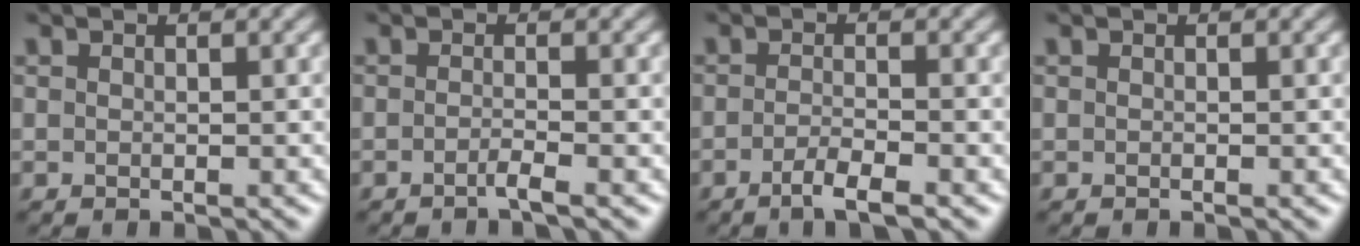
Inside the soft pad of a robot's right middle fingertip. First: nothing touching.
{"total": 1.4, "force": [-0.8, 0.2, 1.2], "torque": [-0.016, 0.002, -0.023]}
{"total": 2.6, "force": [-1.4, 0.5, 2.1], "torque": [-0.034, 0.002, -0.034]}
{"total": 0.0}